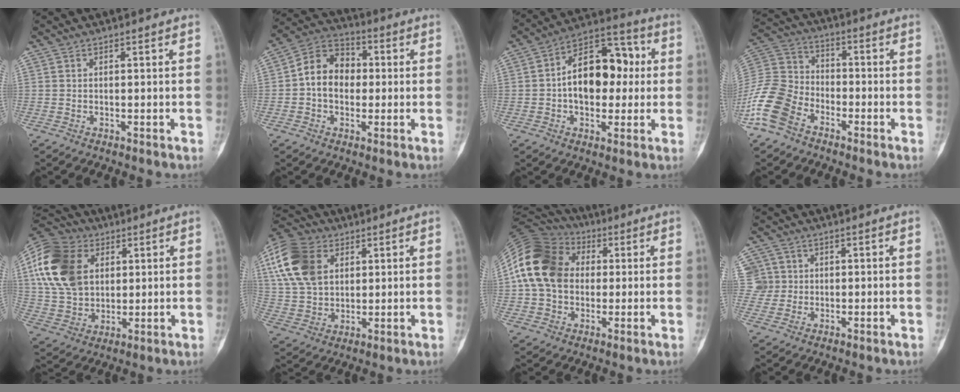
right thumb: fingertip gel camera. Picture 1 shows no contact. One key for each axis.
{"total": 10.6, "fx": 0.0, "fy": 8.3, "fz": 6.7, "tx": -0.084, "ty": 0.031, "tz": -0.012}
{"total": 15.8, "fx": 0.7, "fy": 10.1, "fz": 12.1, "tx": -0.143, "ty": 0.036, "tz": 0.001}
{"total": 12.6, "fx": -7.2, "fy": 8.4, "fz": 6.0, "tx": -0.118, "ty": 0.044, "tz": -0.155}
{"total": 19.7, "fx": 5.4, "fy": 14.4, "fz": 12.3, "tx": -0.236, "ty": 0.002, "tz": 0.100}
{"total": 16.2, "fx": 5.6, "fy": 11.4, "fz": 10.0, "tx": -0.193, "ty": -0.001, "tz": 0.102}
{"total": 17.9, "fx": 2.0, "fy": 14.0, "fz": 11.0, "tx": -0.202, "ty": 0.030, "tz": 0.028}
{"total": 3.4, "fx": 0.6, "fy": 3.3, "fz": -0.1, "tx": 0.025, "ty": 0.006, "tz": 0.010}